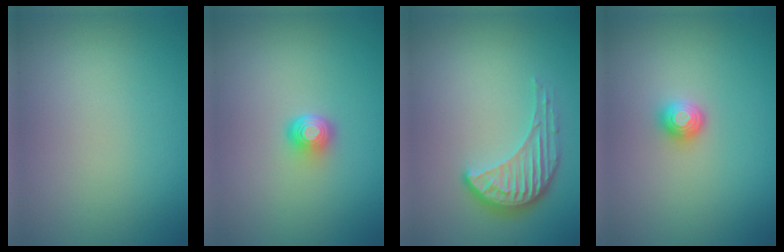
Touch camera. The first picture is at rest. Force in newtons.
{"total": 2.0, "press": 1.3, "slide": 1.5}
{"total": 4.3, "press": 3.3, "slide": 2.8}
{"total": 1.4, "press": 1.2, "slide": 0.6}